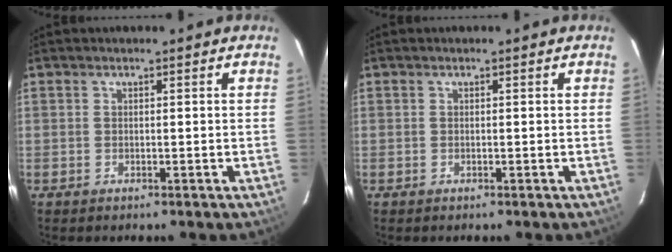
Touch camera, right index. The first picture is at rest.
{"total": 0.0}